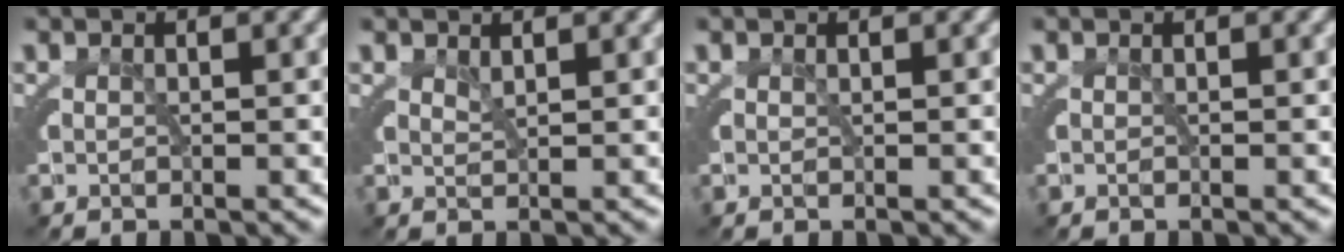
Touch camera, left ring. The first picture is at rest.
{"total": 1.3, "force": [1.2, -0.4, 0.3], "torque": [-0.004, -0.005, 0.029]}
{"total": 0.0}
{"total": 0.0}